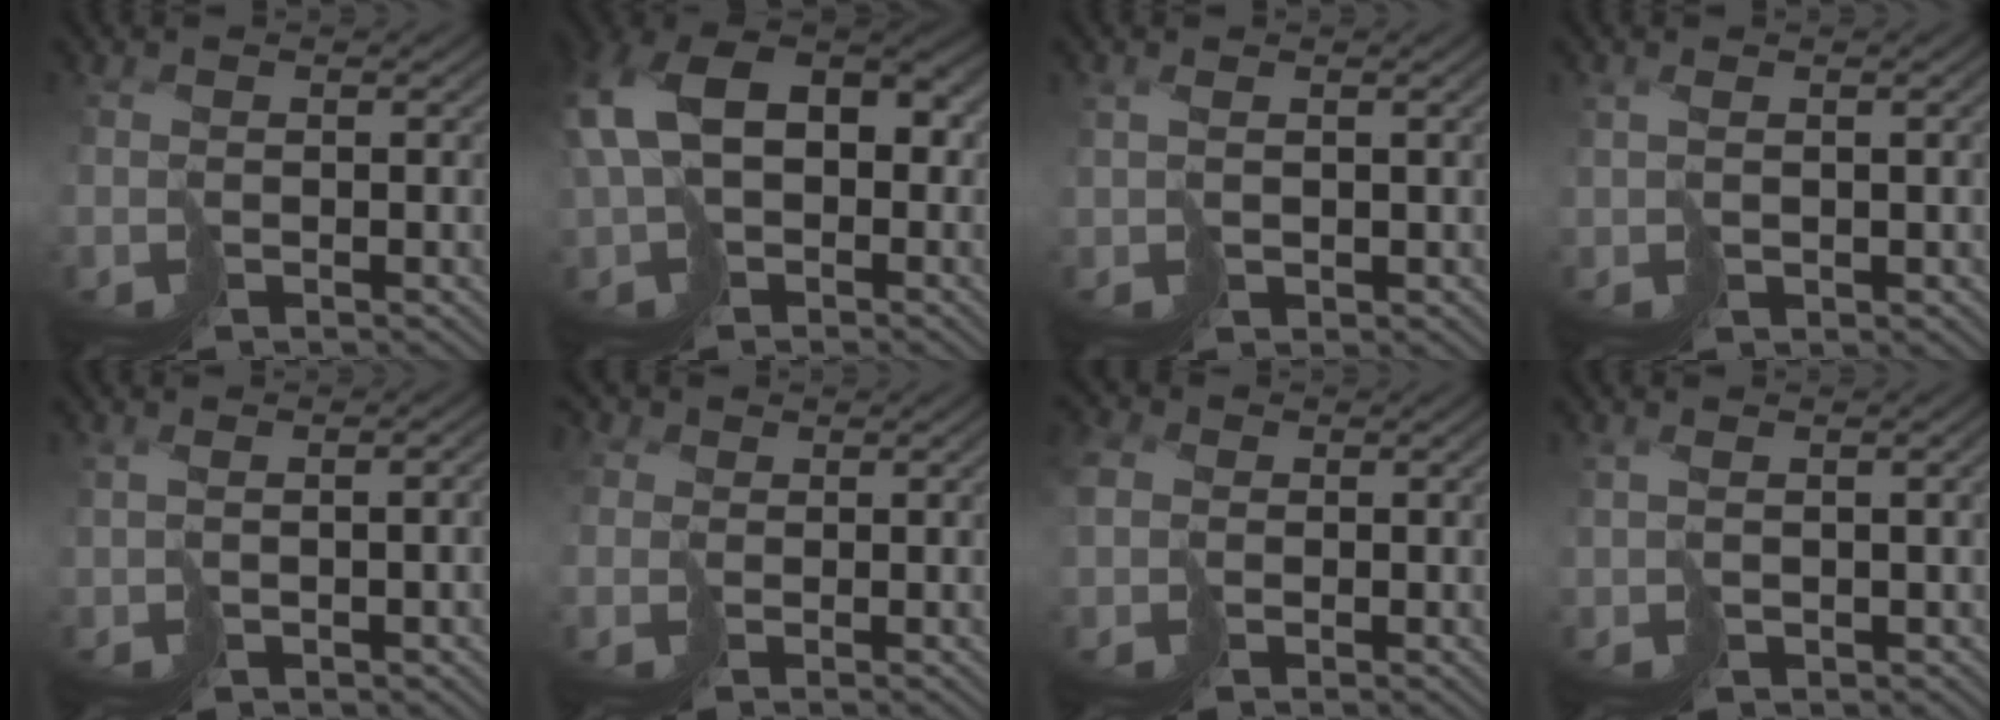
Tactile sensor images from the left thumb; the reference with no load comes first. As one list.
[{"total": 12.2, "force": [1.2, 8.6, 8.6], "torque": [-0.203, -0.003, 0.036]}, {"total": 1.8, "force": [1.0, 0.9, 1.1], "torque": [-0.026, 0.000, 0.027]}, {"total": 2.0, "force": [0.7, 0.9, 1.7], "torque": [-0.037, 0.002, 0.021]}, {"total": 3.6, "force": [-0.1, 1.3, 3.3], "torque": [-0.060, -0.001, 0.013]}, {"total": 3.3, "force": [0.9, 2.9, 1.3], "torque": [-0.050, 0.008, 0.007]}, {"total": 5.2, "force": [0.0, 4.3, 2.8], "torque": [-0.096, -0.001, -0.008]}, {"total": 2.2, "force": [0.7, 1.1, 1.7], "torque": [-0.038, 0.000, 0.020]}]